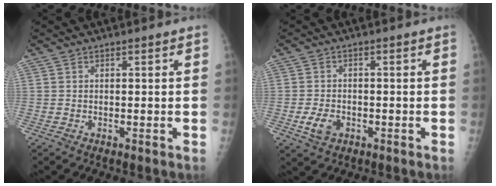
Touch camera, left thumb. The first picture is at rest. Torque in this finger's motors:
{"motor_torque": [-0.43, 0.41, 0.28, 0.13, 0.03]}